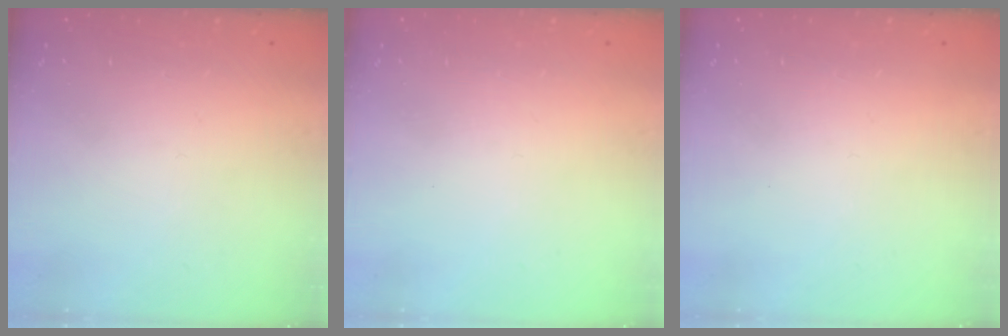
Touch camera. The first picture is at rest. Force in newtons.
{"total": 0.0}
{"total": 0.0}